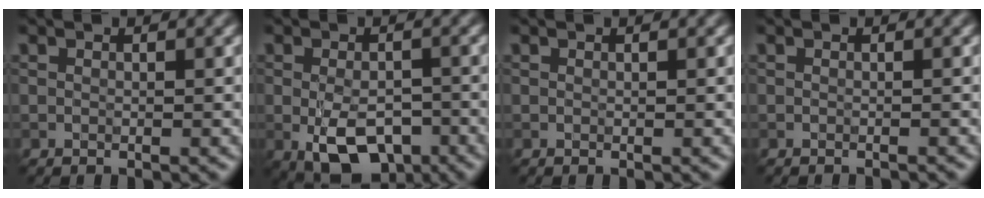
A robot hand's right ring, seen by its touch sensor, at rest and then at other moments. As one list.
[{"total": 6.4, "force": [-2.2, 3.7, 4.8], "torque": [-0.087, -0.013, -0.033]}, {"total": 0.0}, {"total": 1.0, "force": [-0.9, 0.1, 0.3], "torque": [0.002, -0.002, -0.015]}]